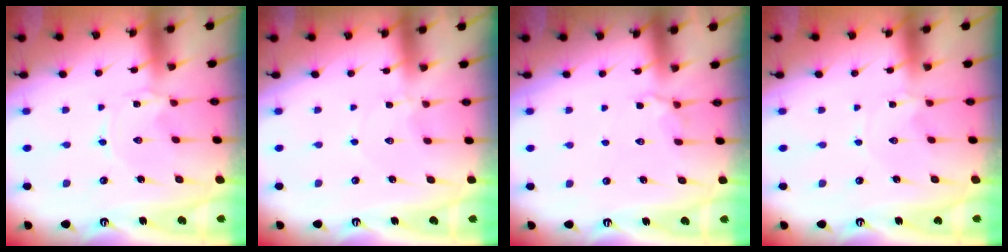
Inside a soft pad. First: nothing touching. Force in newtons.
{"total": 1.0, "press": 1.0, "slide": 0.1}
{"total": 3.9, "press": 3.7, "slide": 1.3}
{"total": 0.0}